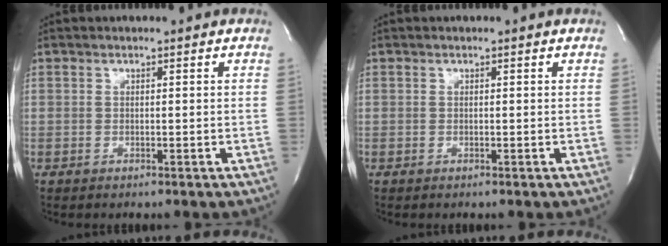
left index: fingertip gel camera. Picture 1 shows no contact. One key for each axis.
{"total": 0.0}